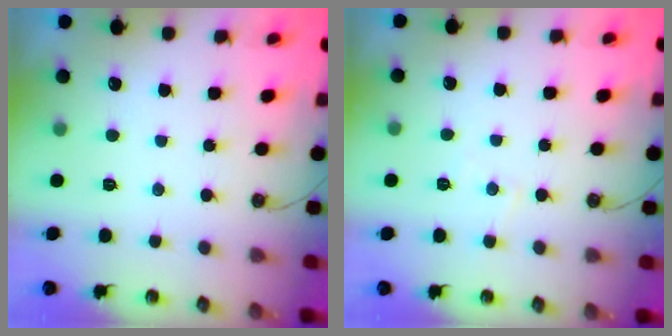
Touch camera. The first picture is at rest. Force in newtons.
{"total": 5.0, "press": 4.9, "slide": 0.7}